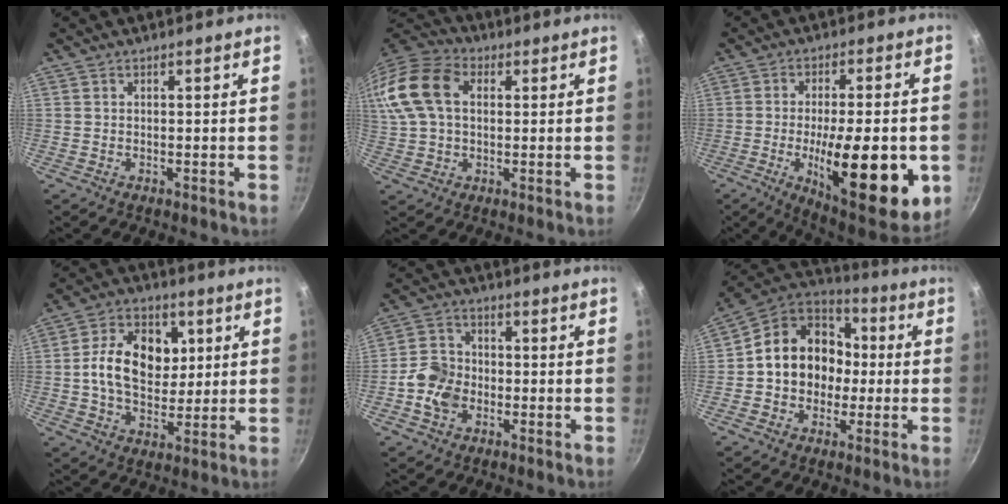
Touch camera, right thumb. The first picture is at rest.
{"total": 17.4, "force": [3.6, 12.0, 12.1], "torque": [-0.253, 0.029, 0.054]}
{"total": 22.5, "force": [-5.2, 7.3, 20.6], "torque": [-0.277, -0.003, -0.071]}
{"total": 14.1, "force": [2.3, 10.1, 9.5], "torque": [-0.128, 0.002, 0.030]}
{"total": 8.0, "force": [-2.4, 6.2, 4.4], "torque": [-0.063, 0.021, -0.056]}
{"total": 16.3, "force": [-0.4, 13.6, 8.9], "torque": [-0.107, 0.043, -0.019]}